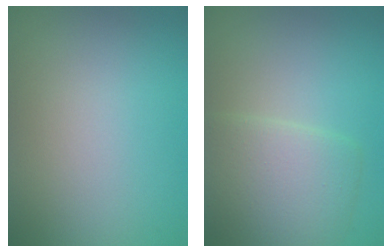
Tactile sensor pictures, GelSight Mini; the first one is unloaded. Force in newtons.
{"total": 5.1, "press": 5.1, "slide": 0.2}